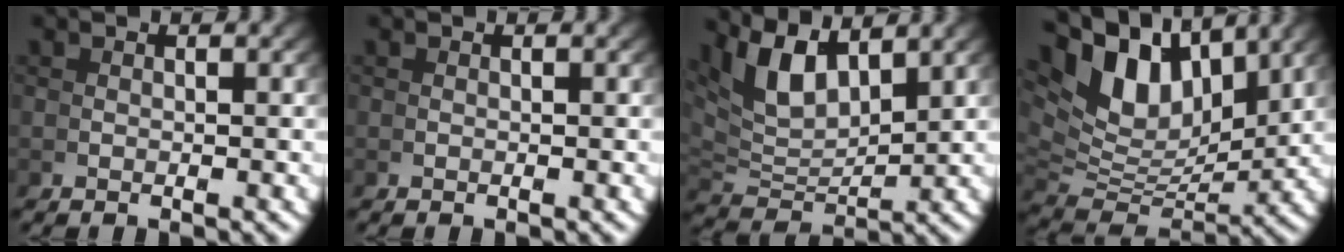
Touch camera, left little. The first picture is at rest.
{"total": 0.0}
{"total": 7.7, "force": [3.3, 4.5, 5.4], "torque": [-0.114, -0.011, 0.068]}
{"total": 10.8, "force": [4.1, 6.7, 7.4], "torque": [-0.141, 0.000, 0.072]}